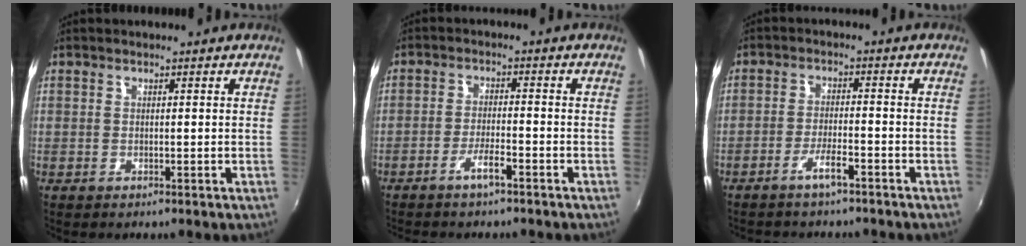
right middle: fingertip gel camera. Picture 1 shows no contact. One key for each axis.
{"total": 3.6, "fx": -2.7, "fy": 0.4, "fz": 2.3, "tx": -0.058, "ty": 0.001, "tz": -0.050}
{"total": 3.7, "fx": -3.0, "fy": 0.6, "fz": 2.1, "tx": -0.056, "ty": 0.003, "tz": -0.055}